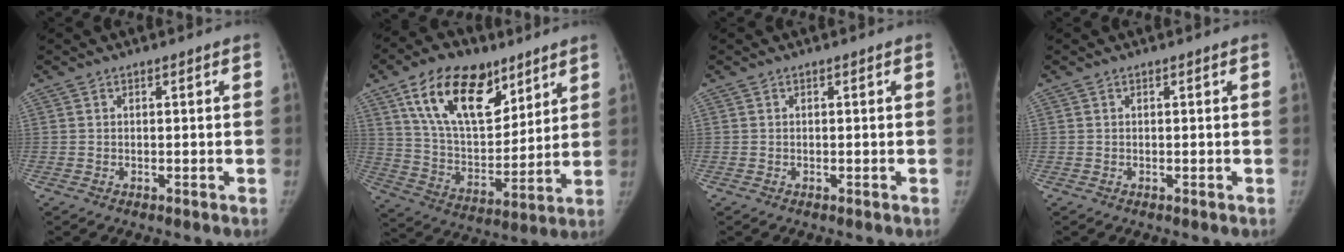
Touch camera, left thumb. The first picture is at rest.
{"total": 20.8, "force": [11.8, 11.3, 12.9], "torque": [-0.181, -0.045, 0.212]}
{"total": 0.0}
{"total": 0.0}